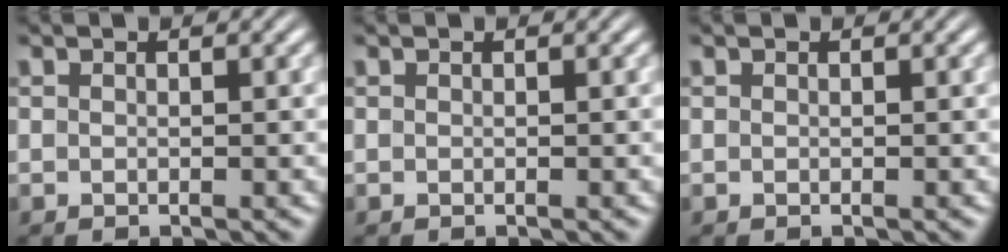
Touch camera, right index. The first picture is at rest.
{"total": 0.0}
{"total": 0.0}